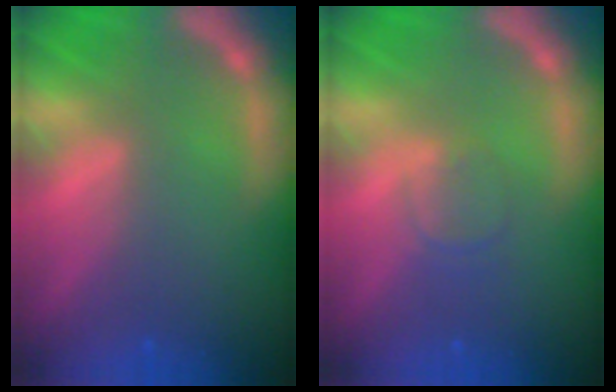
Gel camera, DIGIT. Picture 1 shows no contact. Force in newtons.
{"total": 1.9}